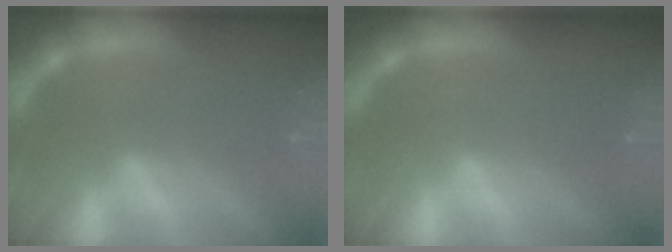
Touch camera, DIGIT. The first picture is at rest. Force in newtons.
{"total": 0.0}